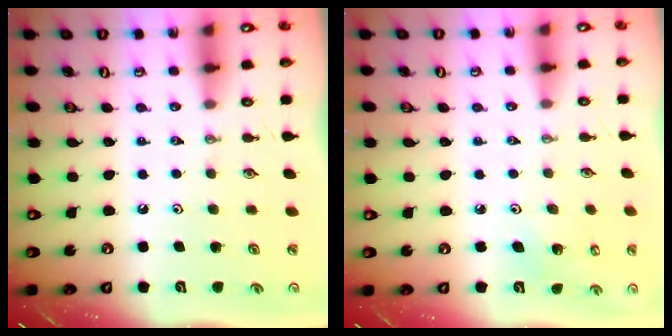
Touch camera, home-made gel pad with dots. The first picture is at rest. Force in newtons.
{"total": 4.8, "press": 4.7, "slide": 1.1}